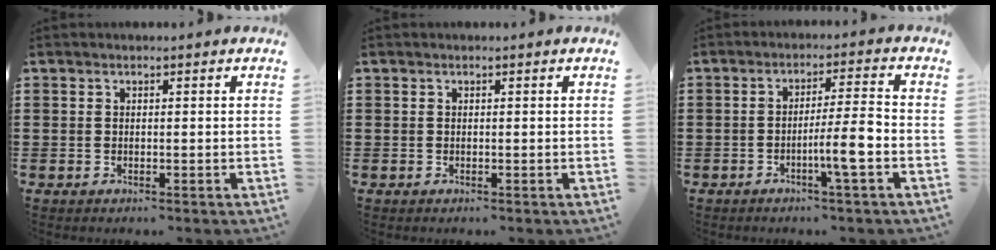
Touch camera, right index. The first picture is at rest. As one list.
[{"total": 0.0}, {"total": 6.3, "force": [-2.2, 0.0, 5.9], "torque": [-0.106, -0.005, -0.044]}]